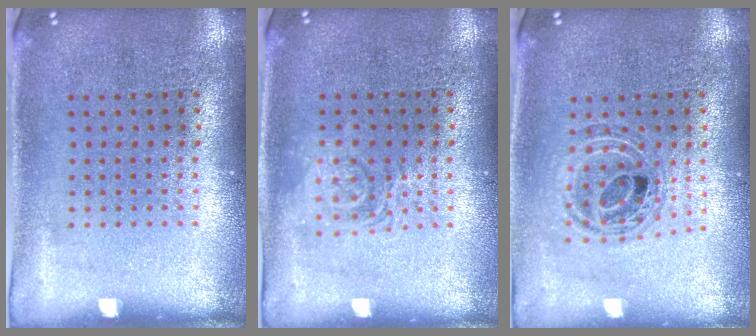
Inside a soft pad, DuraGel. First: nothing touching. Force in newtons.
{"total": 1.1, "press": 1.1, "slide": 0.2}
{"total": 0.9, "press": 0.9, "slide": 0.2}